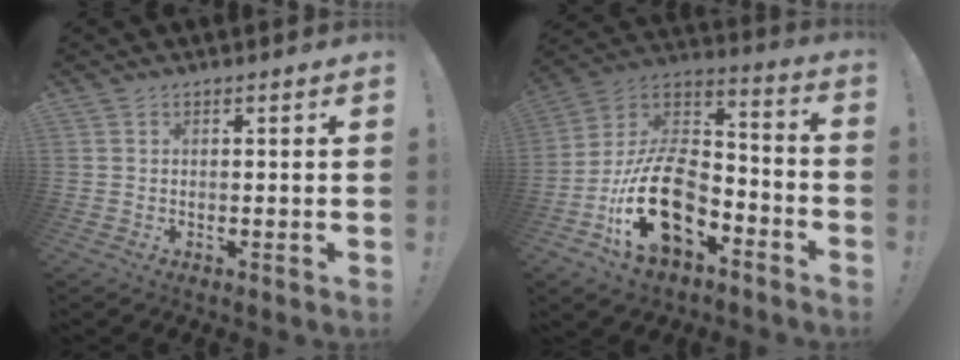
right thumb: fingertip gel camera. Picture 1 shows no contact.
{"total": 22.9, "force": [-9.1, 14.2, 15.5], "torque": [-0.306, 0.054, -0.142]}